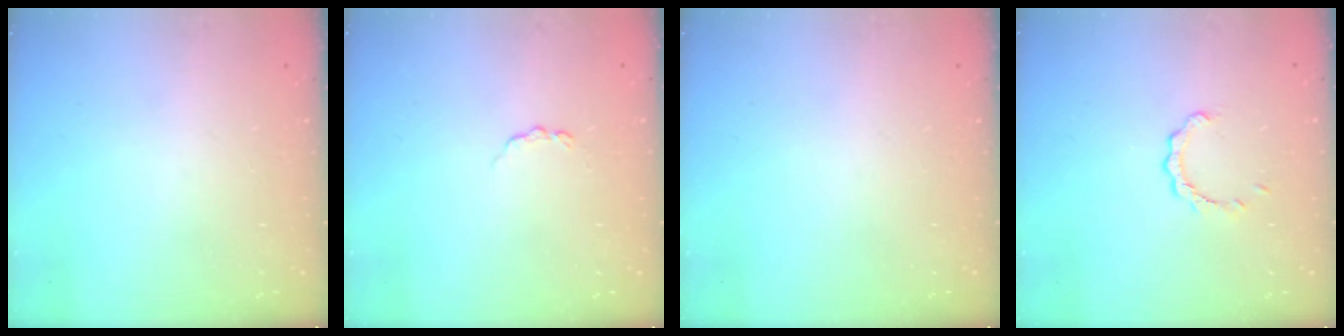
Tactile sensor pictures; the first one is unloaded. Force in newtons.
{"total": 3.0, "press": 3.0, "slide": 0.4}
{"total": 0.0}
{"total": 2.7, "press": 2.7, "slide": 0.3}